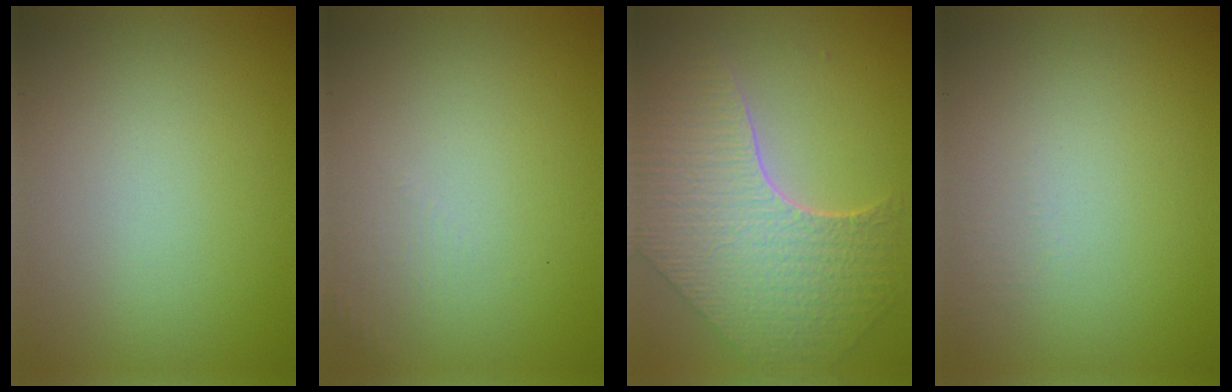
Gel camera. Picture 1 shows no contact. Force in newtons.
{"total": 1.1, "press": 1.1, "slide": 0.3}
{"total": 8.4, "press": 6.1, "slide": 5.7}
{"total": 0.6, "press": 0.6, "slide": 0.3}